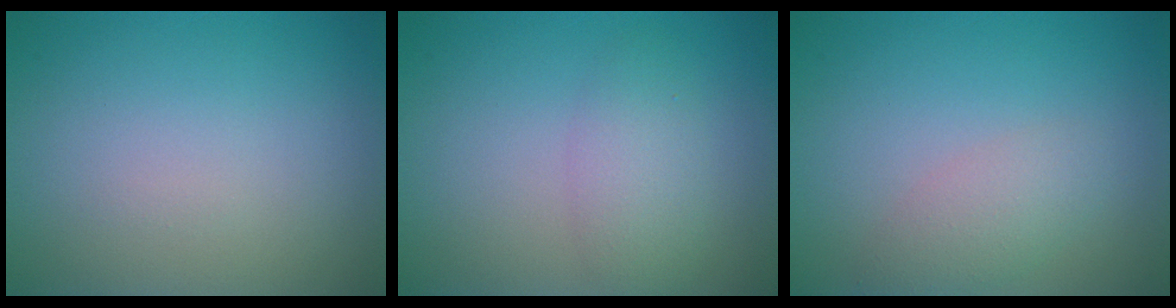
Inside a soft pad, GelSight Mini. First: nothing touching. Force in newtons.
{"total": 2.8, "press": 2.8, "slide": 0.2}
{"total": 2.3, "press": 2.3, "slide": 0.1}